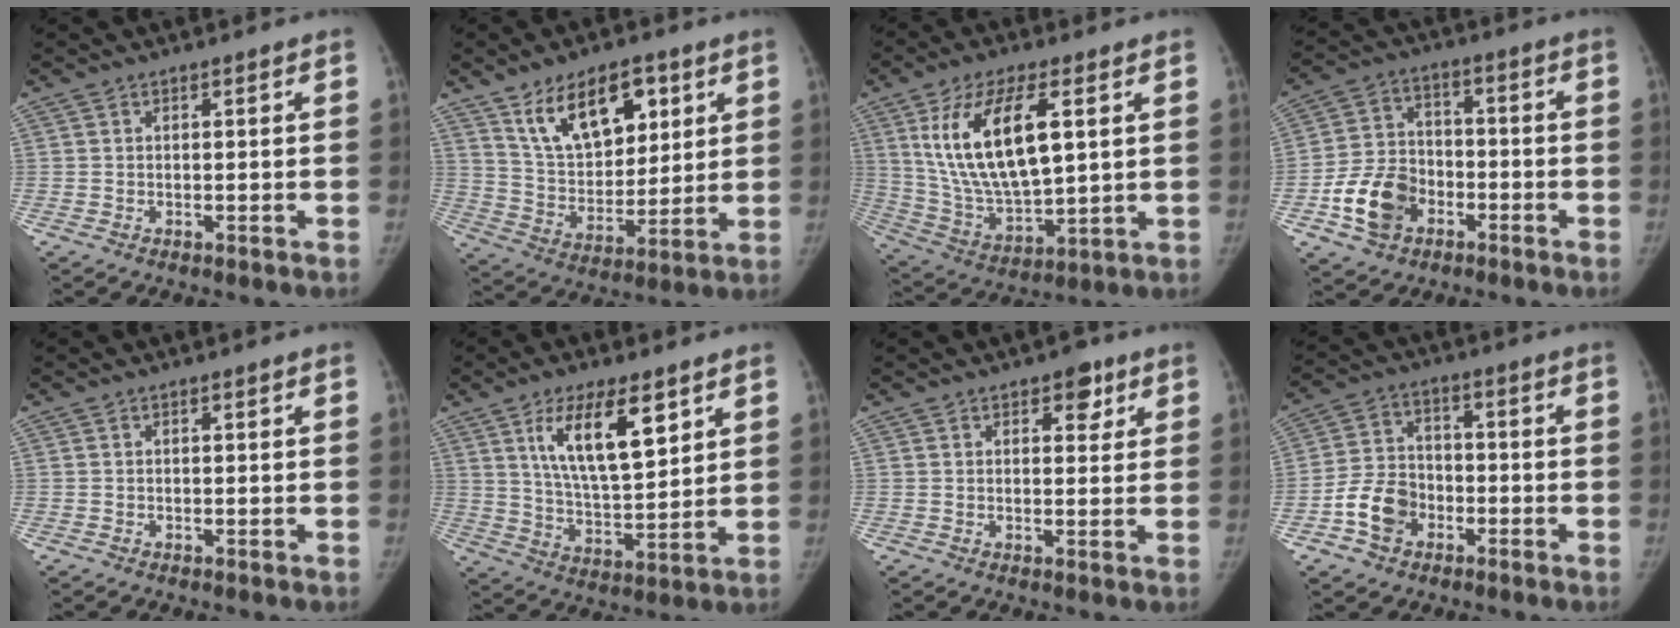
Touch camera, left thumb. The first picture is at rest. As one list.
[{"total": 15.7, "force": [8.2, 8.7, 10.1], "torque": [-0.122, -0.040, 0.154]}, {"total": 18.6, "force": [5.6, 7.9, 15.9], "torque": [-0.291, -0.018, 0.114]}, {"total": 11.8, "force": [-4.9, 8.9, 6.1], "torque": [-0.090, 0.025, -0.090]}, {"total": 0.0}, {"total": 14.1, "force": [6.7, 5.3, 11.2], "torque": [-0.169, -0.037, 0.126]}, {"total": 4.0, "force": [2.2, 2.5, 2.4], "torque": [-0.003, -0.007, 0.023]}, {"total": 9.0, "force": [-3.9, 6.9, 4.2], "torque": [-0.062, 0.027, -0.076]}]